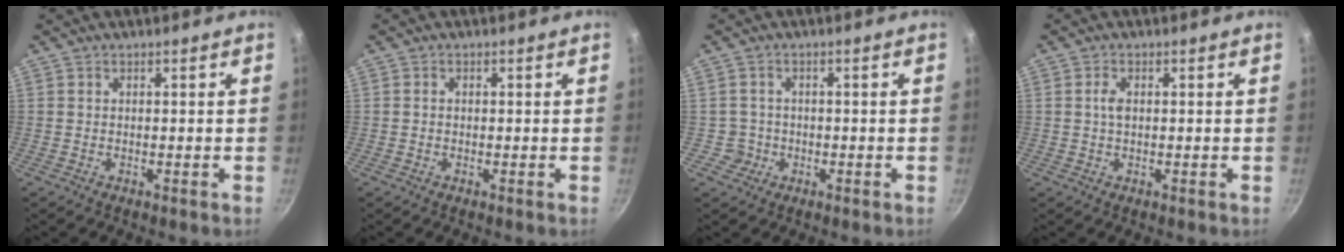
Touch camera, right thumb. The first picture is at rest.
{"total": 0.7, "force": [-0.1, 0.6, 0.4], "torque": [-0.005, 0.004, -0.002]}
{"total": 2.9, "force": [-0.7, 2.8, 0.1], "torque": [0.018, 0.014, -0.007]}
{"total": 2.0, "force": [0.2, 1.2, 1.6], "torque": [-0.029, 0.003, 0.004]}